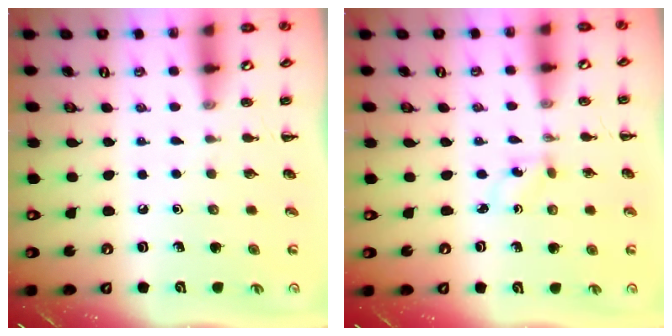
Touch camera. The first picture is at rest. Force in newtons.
{"total": 1.2, "press": 1.1, "slide": 0.5}